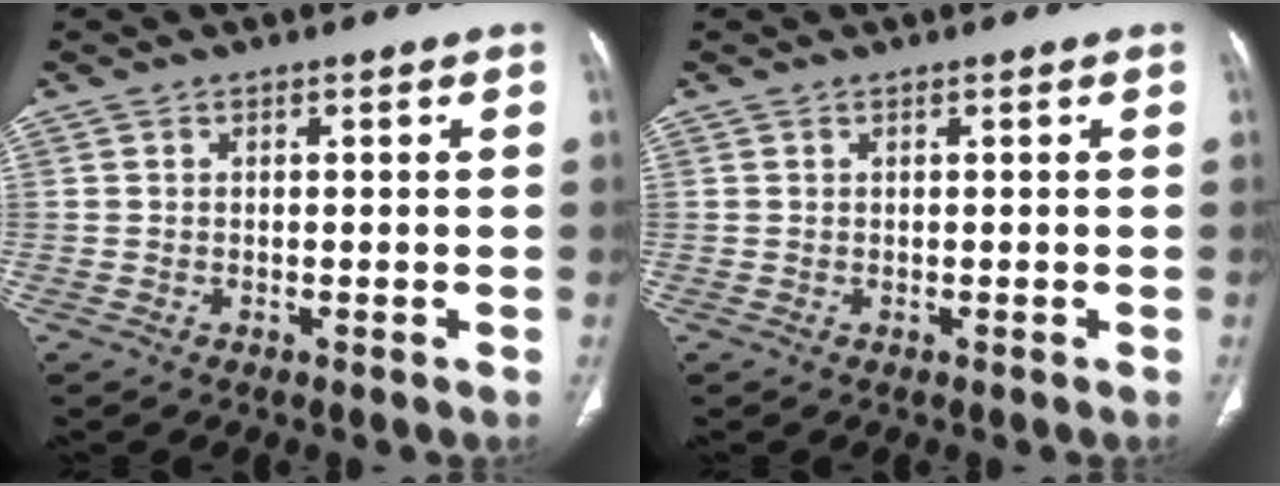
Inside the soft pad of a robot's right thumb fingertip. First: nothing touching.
{"total": 0.0}